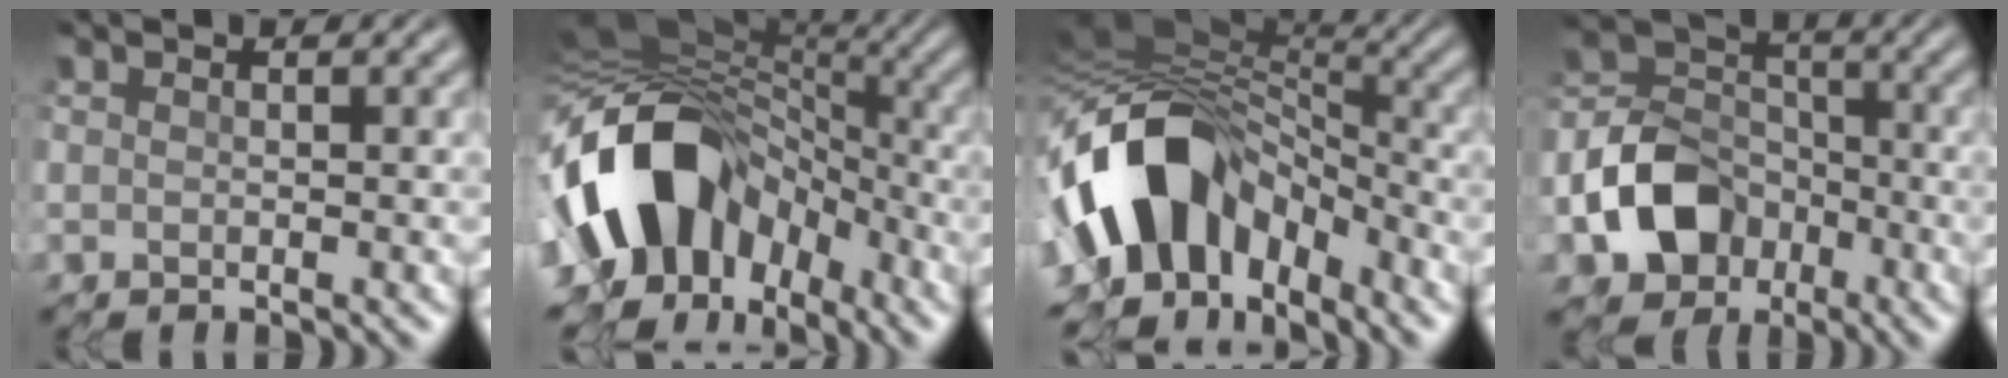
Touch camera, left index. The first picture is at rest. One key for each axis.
{"total": 14.3, "fx": -4.9, "fy": 10.0, "fz": 8.9, "tx": -0.171, "ty": -0.002, "tz": -0.097}
{"total": 11.4, "fx": -5.0, "fy": 7.5, "fz": 7.0, "tx": -0.137, "ty": 0.010, "tz": -0.099}
{"total": 7.3, "fx": -3.8, "fy": 5.3, "fz": 3.3, "tx": -0.063, "ty": -0.002, "tz": -0.075}